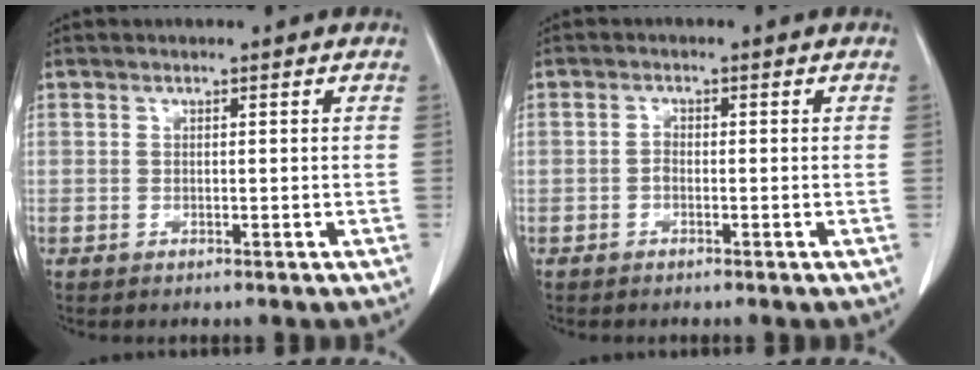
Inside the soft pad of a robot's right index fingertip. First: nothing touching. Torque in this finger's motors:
{"motor_torque": [0.14, -0.14, 0.00, 0.02]}